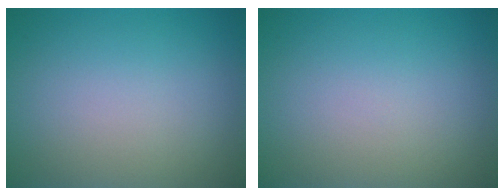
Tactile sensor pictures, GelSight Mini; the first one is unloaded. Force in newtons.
{"total": 0.0}